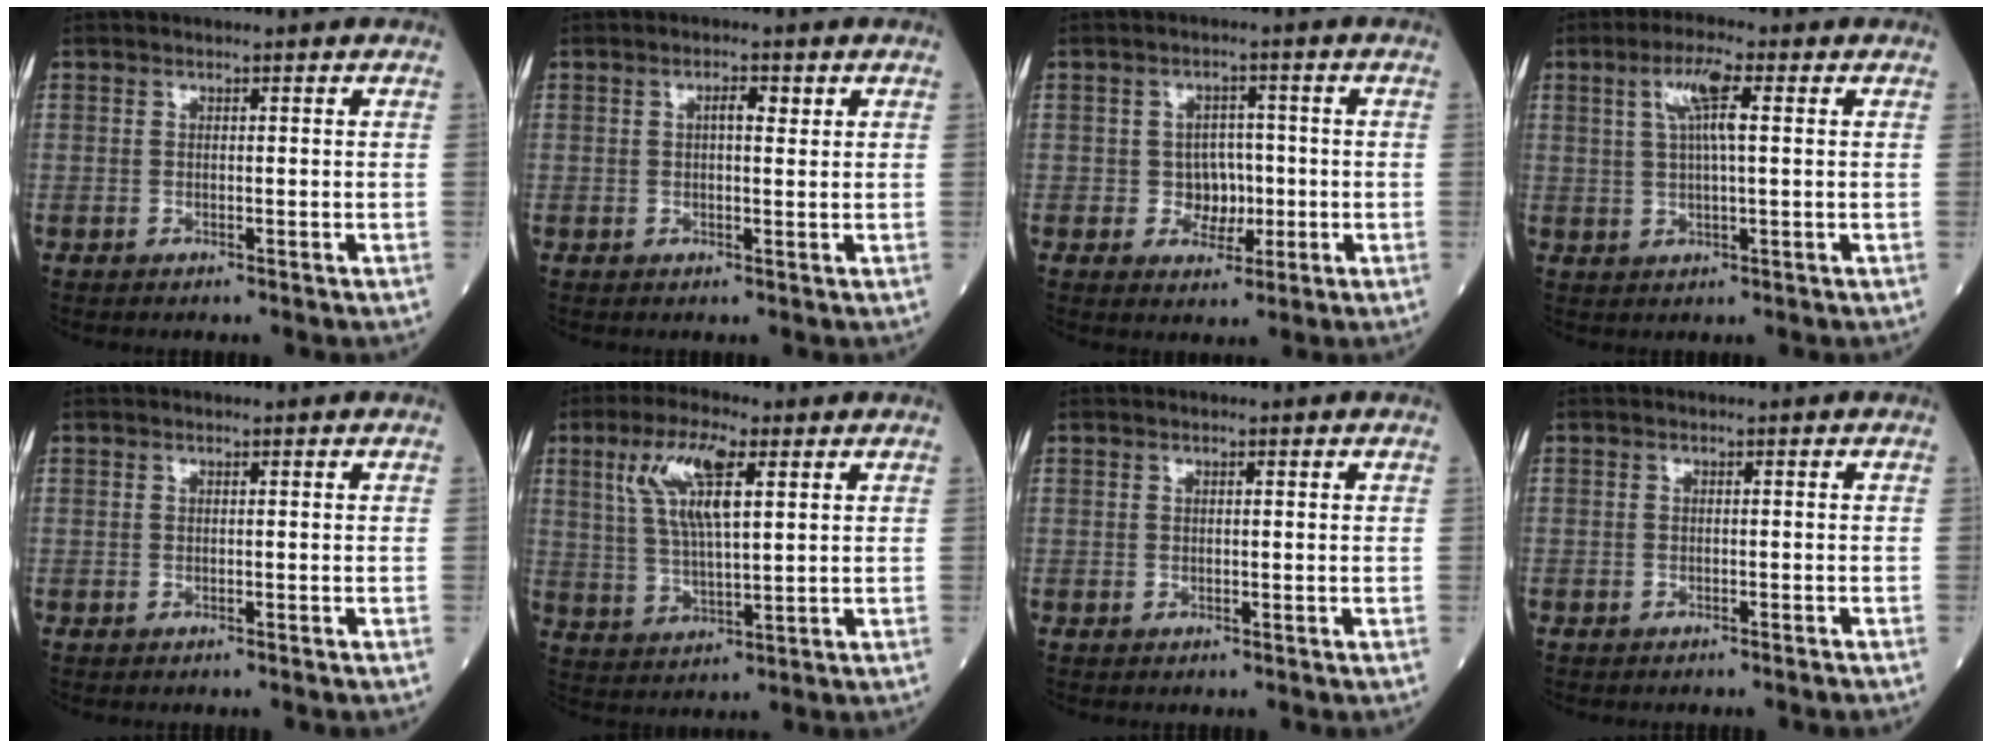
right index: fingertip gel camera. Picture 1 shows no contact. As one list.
[{"total": 2.1, "force": [0.8, 0.7, 1.9], "torque": [-0.034, 0.004, 0.012]}, {"total": 4.0, "force": [-0.6, 3.5, 2.0], "torque": [-0.017, 0.008, -0.006]}, {"total": 6.0, "force": [1.9, 0.7, 5.7], "torque": [-0.109, 0.009, 0.034]}, {"total": 0.0}, {"total": 9.8, "force": [3.8, 2.2, 8.8], "torque": [-0.178, 0.011, 0.076]}, {"total": 0.0}, {"total": 1.3, "force": [-1.2, 0.0, 0.4], "torque": [-0.005, 0.001, -0.016]}]